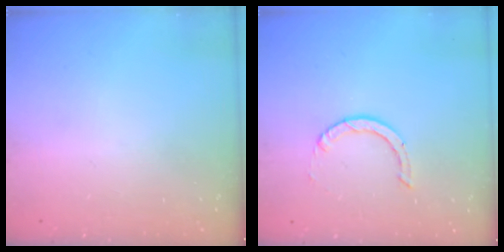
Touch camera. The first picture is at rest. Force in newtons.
{"total": 0.8, "press": 0.8, "slide": 0.1}